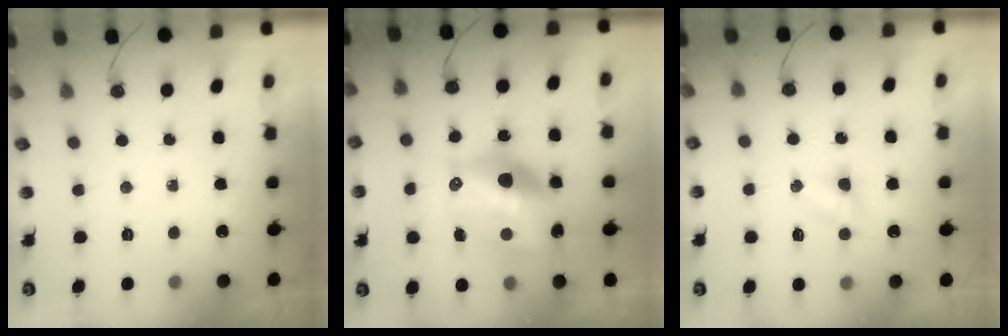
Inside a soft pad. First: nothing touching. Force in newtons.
{"total": 18.6, "press": 18.5, "slide": 1.9}
{"total": 3.7, "press": 3.7, "slide": 0.5}